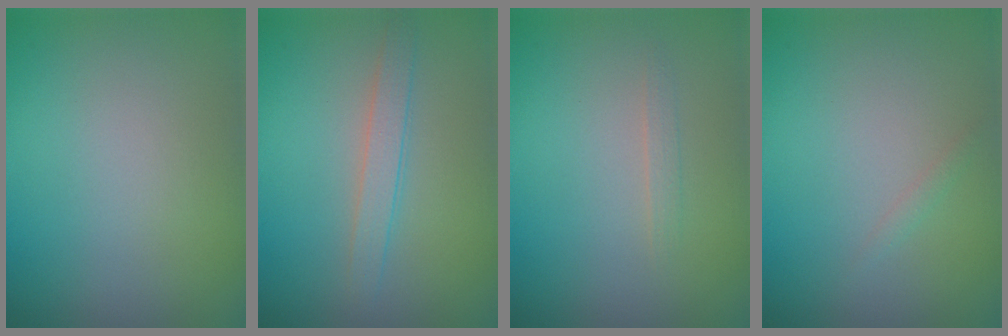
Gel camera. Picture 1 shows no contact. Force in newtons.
{"total": 1.9, "press": 1.9, "slide": 0.1}
{"total": 0.7, "press": 0.7, "slide": 0.1}
{"total": 0.6, "press": 0.5, "slide": 0.1}